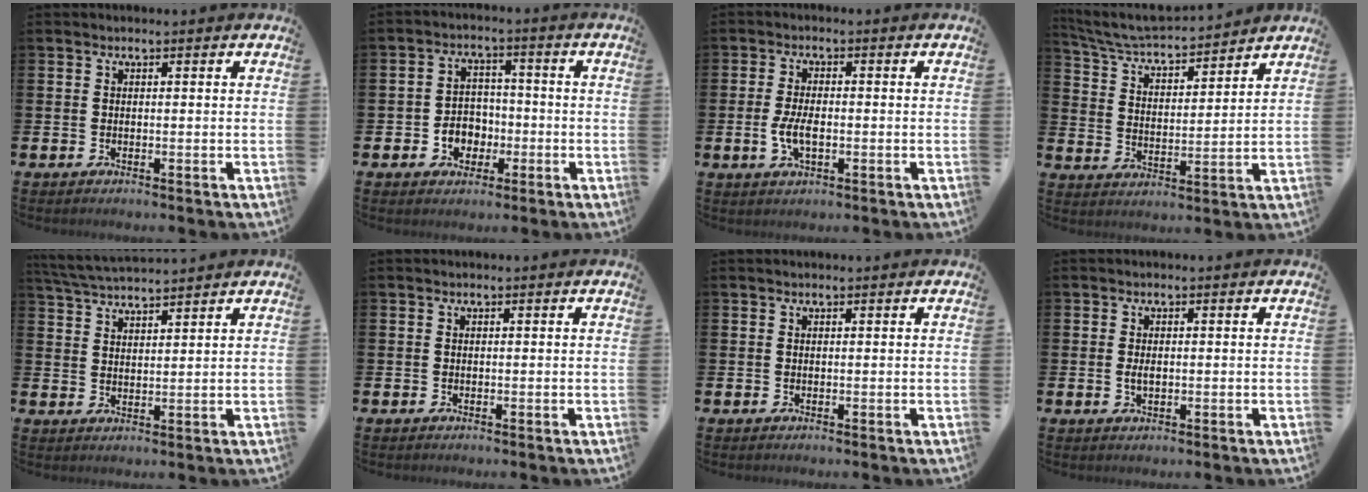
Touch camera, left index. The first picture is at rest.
{"total": 4.1, "force": [-1.2, 3.7, 1.4], "torque": [-0.020, -0.003, -0.029]}
{"total": 3.9, "force": [-0.6, 1.9, 3.4], "torque": [-0.054, 0.002, -0.011]}
{"total": 5.6, "force": [5.4, 0.7, 1.3], "torque": [-0.049, -0.046, 0.089]}
{"total": 4.5, "force": [4.5, 0.2, 0.8], "torque": [-0.028, -0.022, 0.080]}
{"total": 0.0}
{"total": 0.0}
{"total": 1.5, "force": [0.0, 0.8, 1.2], "torque": [-0.018, 0.001, -0.003]}